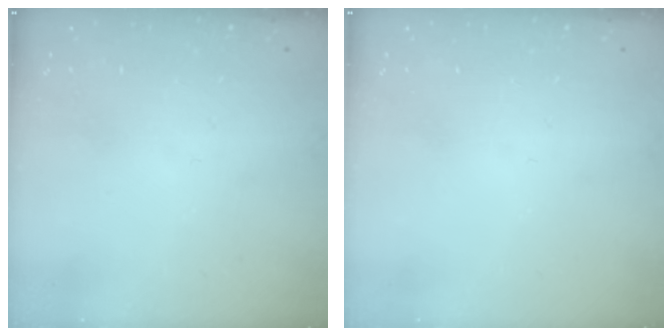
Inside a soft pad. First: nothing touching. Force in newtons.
{"total": 0.0}